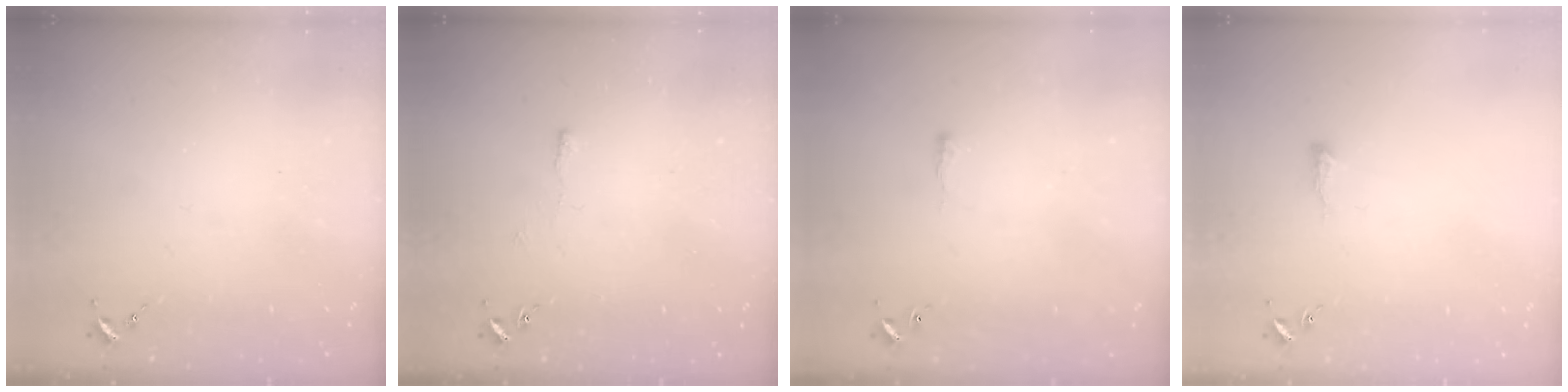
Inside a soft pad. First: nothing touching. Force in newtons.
{"total": 2.8, "press": 2.8, "slide": 0.6}
{"total": 2.1, "press": 2.1, "slide": 0.5}
{"total": 5.3, "press": 5.3, "slide": 0.7}